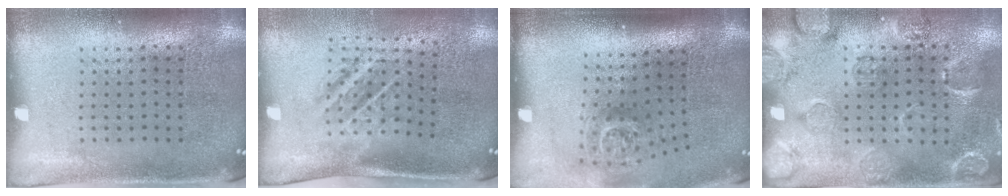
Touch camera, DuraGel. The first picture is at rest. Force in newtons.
{"total": 1.8, "press": 1.2, "slide": 1.4}
{"total": 1.8, "press": 1.2, "slide": 1.3}
{"total": 2.8, "press": 1.9, "slide": 2.1}